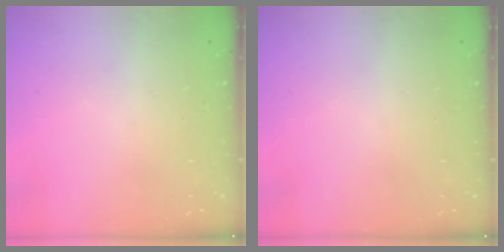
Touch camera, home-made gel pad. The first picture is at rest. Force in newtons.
{"total": 0.0}